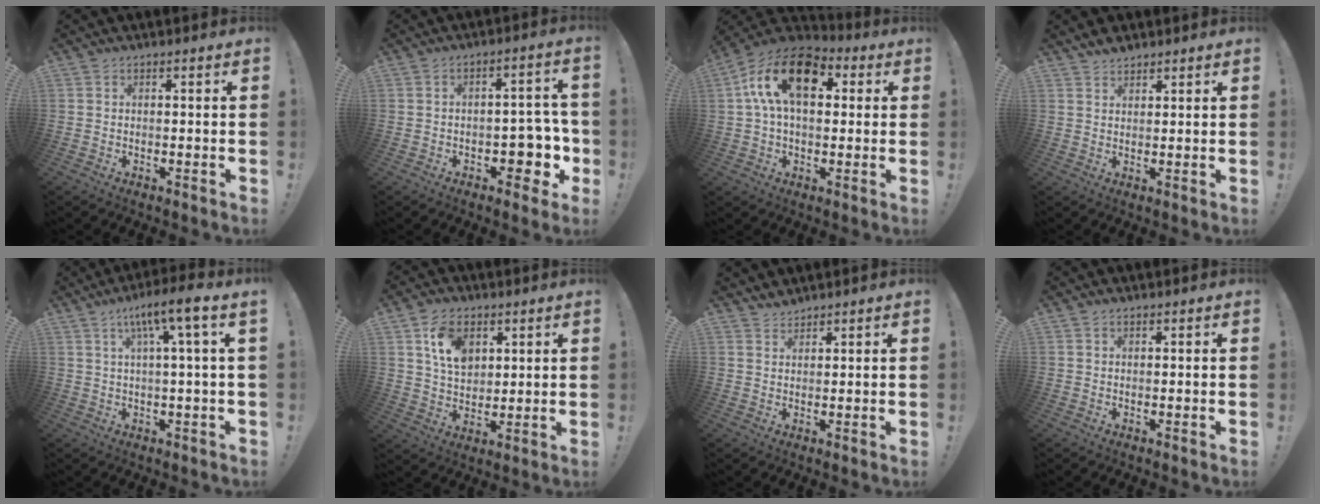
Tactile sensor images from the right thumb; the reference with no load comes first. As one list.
[{"total": 9.3, "force": [-3.2, 6.4, 5.9], "torque": [-0.047, 0.016, -0.047]}, {"total": 18.1, "force": [5.5, 10.6, 13.6], "torque": [-0.229, -0.003, 0.090]}, {"total": 3.2, "force": [2.9, 1.3, 0.6], "torque": [0.000, -0.019, 0.053]}, {"total": 9.7, "force": [3.5, -0.6, 9.1], "torque": [-0.150, -0.017, 0.046]}, {"total": 11.1, "force": [4.9, 7.7, 6.3], "torque": [-0.093, -0.014, 0.093]}, {"total": 2.9, "force": [2.8, 0.8, 0.2], "torque": [0.000, -0.019, 0.052]}, {"total": 0.7, "force": [0.5, 0.5, 0.2], "torque": [0.005, -0.003, 0.009]}]